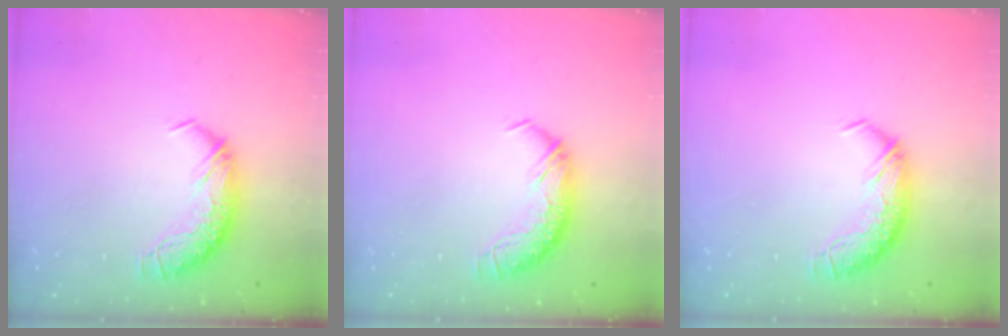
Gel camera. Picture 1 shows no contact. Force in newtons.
{"total": 0.0}
{"total": 0.0}